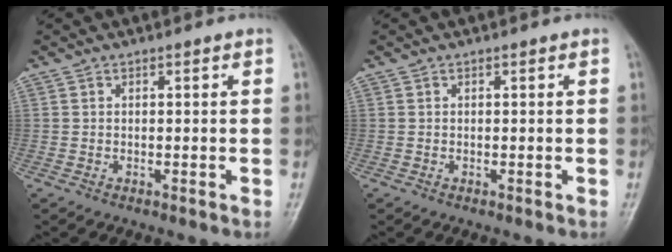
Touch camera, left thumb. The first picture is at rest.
{"total": 0.0}